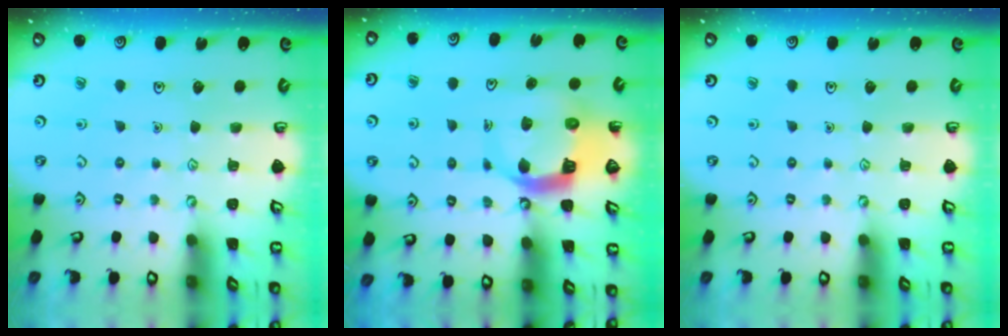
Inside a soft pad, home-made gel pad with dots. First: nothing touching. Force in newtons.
{"total": 9.0, "press": 8.9, "slide": 1.2}
{"total": 0.0}